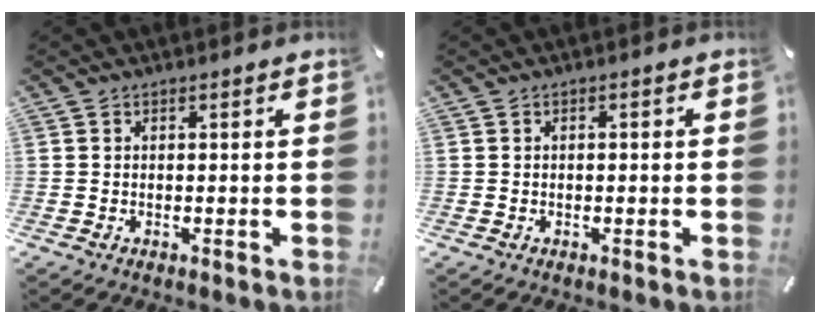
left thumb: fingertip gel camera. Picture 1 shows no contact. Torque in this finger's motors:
{"motor_torque": [-0.23, -0.13, -0.10, 0.00, 0.02]}